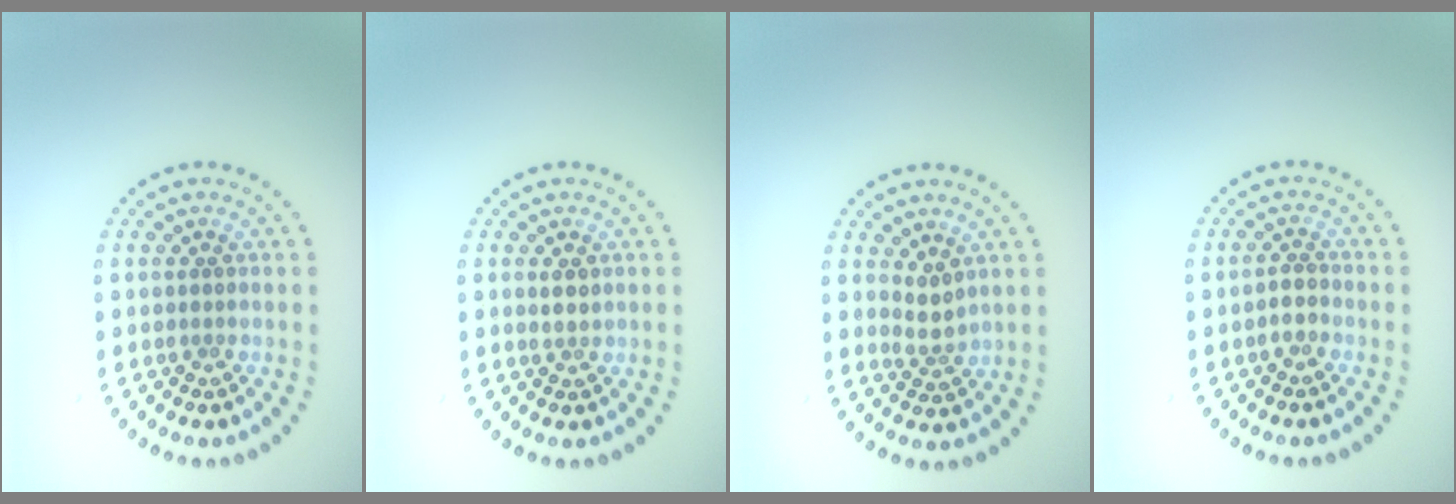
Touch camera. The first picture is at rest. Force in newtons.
{"total": 1.0, "press": 0.9, "slide": 0.5}
{"total": 1.7, "press": 1.2, "slide": 1.1}
{"total": 1.2, "press": 1.0, "slide": 0.7}